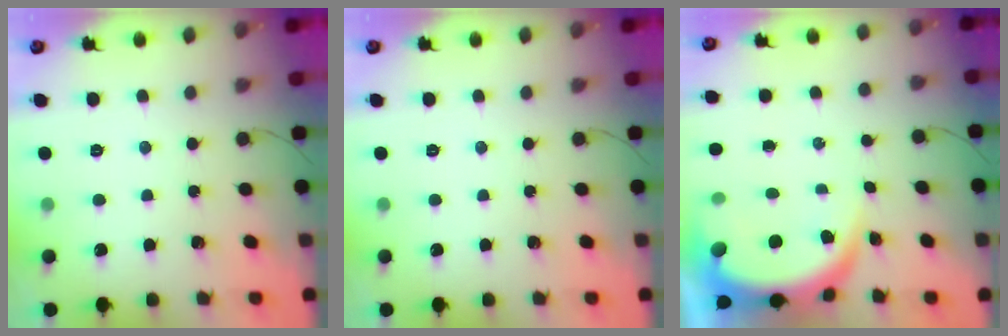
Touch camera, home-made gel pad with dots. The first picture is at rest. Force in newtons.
{"total": 0.0}
{"total": 6.9, "press": 6.9, "slide": 0.5}